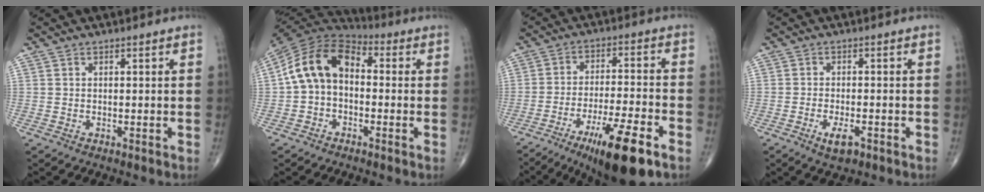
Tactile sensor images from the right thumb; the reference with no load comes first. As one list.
[{"total": 13.0, "force": [-0.2, 9.0, 9.4], "torque": [-0.157, 0.038, -0.020]}, {"total": 14.9, "force": [-8.5, 2.8, 12.0], "torque": [-0.203, 0.027, -0.135]}, {"total": 4.1, "force": [-2.1, 1.6, 3.1], "torque": [-0.054, 0.001, -0.034]}]